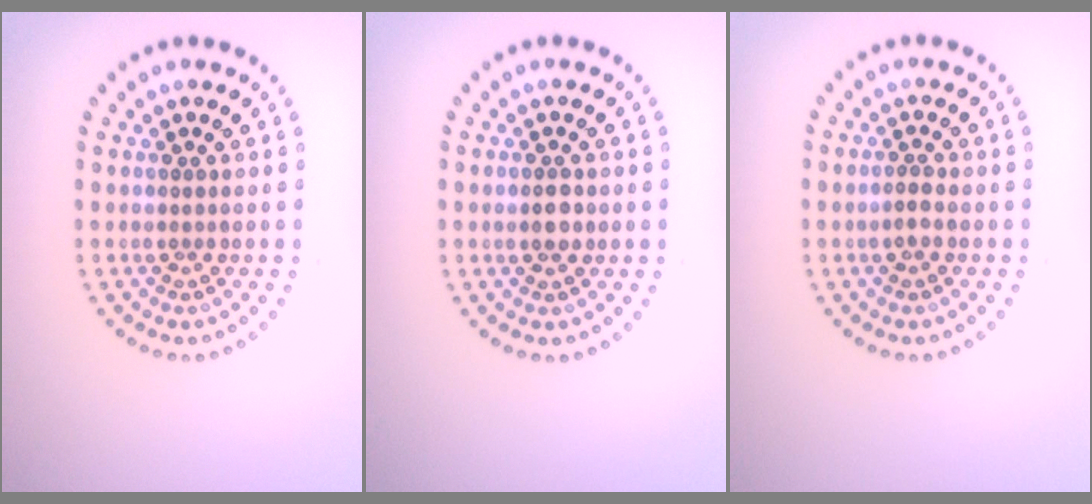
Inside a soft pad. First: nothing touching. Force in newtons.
{"total": 1.5, "press": 1.5, "slide": 0.3}
{"total": 1.1, "press": 1.0, "slide": 0.4}